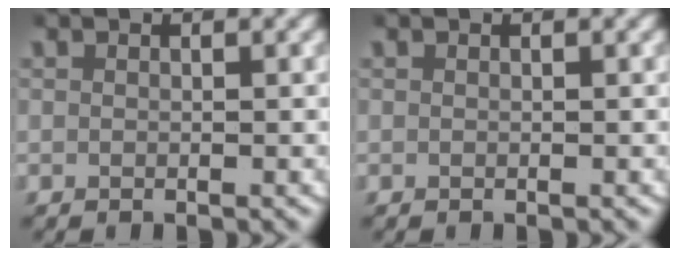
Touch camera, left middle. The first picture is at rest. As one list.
[{"total": 0.0}]